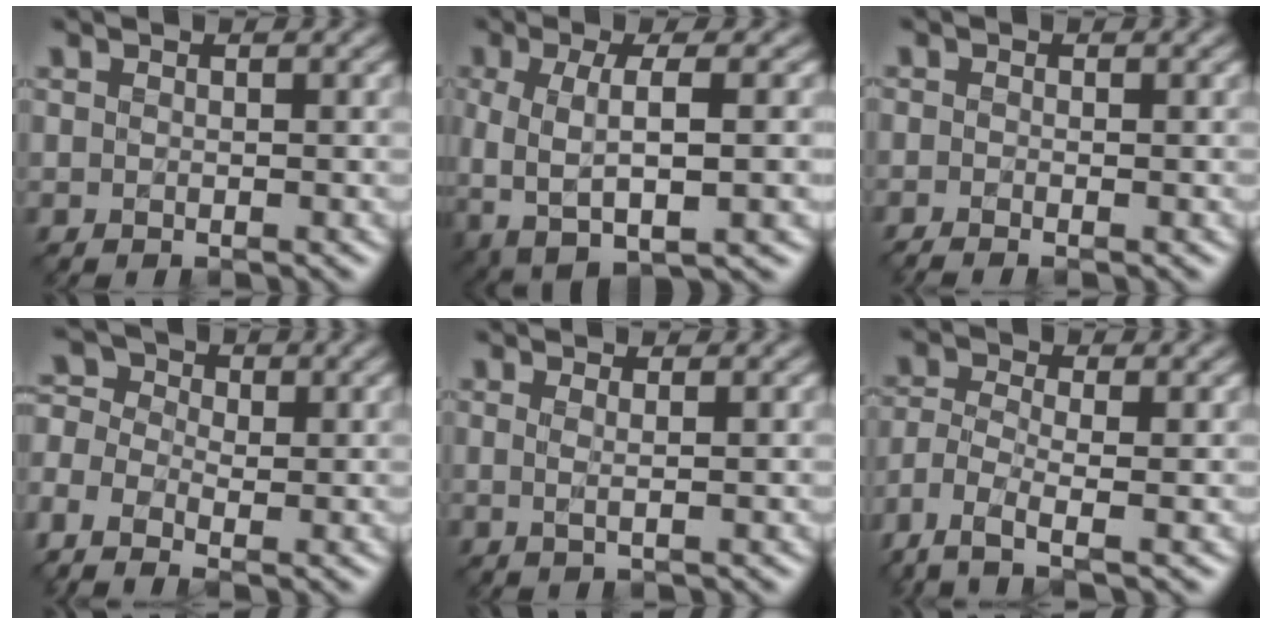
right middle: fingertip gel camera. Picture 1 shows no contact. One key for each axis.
{"total": 6.6, "fx": -1.0, "fy": 2.3, "fz": 6.2, "tx": -0.115, "ty": -0.012, "tz": -0.016}
{"total": 1.2, "fx": -0.8, "fy": 0.2, "fz": 0.9, "tx": -0.016, "ty": -0.012, "tz": -0.020}
{"total": 5.5, "fx": -2.4, "fy": 3.5, "fz": 3.4, "tx": -0.081, "ty": 0.003, "tz": -0.045}
{"total": 1.3, "fx": 0.1, "fy": 0.4, "fz": 1.2, "tx": -0.020, "ty": -0.001, "tz": -0.003}
{"total": 4.7, "fx": -3.2, "fy": 1.5, "fz": 3.1, "tx": -0.074, "ty": -0.009, "tz": -0.073}